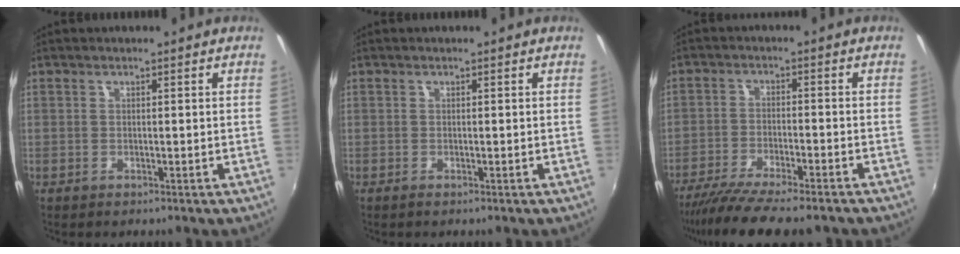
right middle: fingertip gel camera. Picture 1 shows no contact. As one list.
[{"total": 0.0}, {"total": 13.6, "force": [-11.5, 1.9, 7.1], "torque": [-0.148, -0.044, -0.186]}]